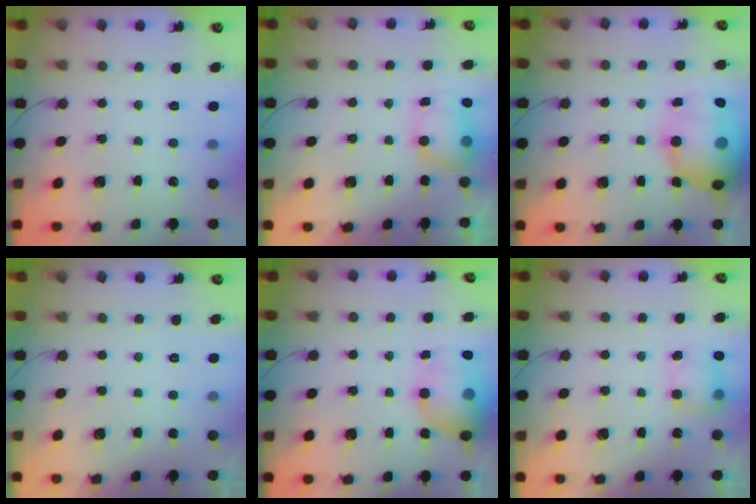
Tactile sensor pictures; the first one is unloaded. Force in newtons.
{"total": 8.2, "press": 8.1, "slide": 1.4}
{"total": 21.0, "press": 20.7, "slide": 3.6}
{"total": 0.0}
{"total": 16.4, "press": 15.9, "slide": 4.1}
{"total": 5.4, "press": 5.3, "slide": 0.8}